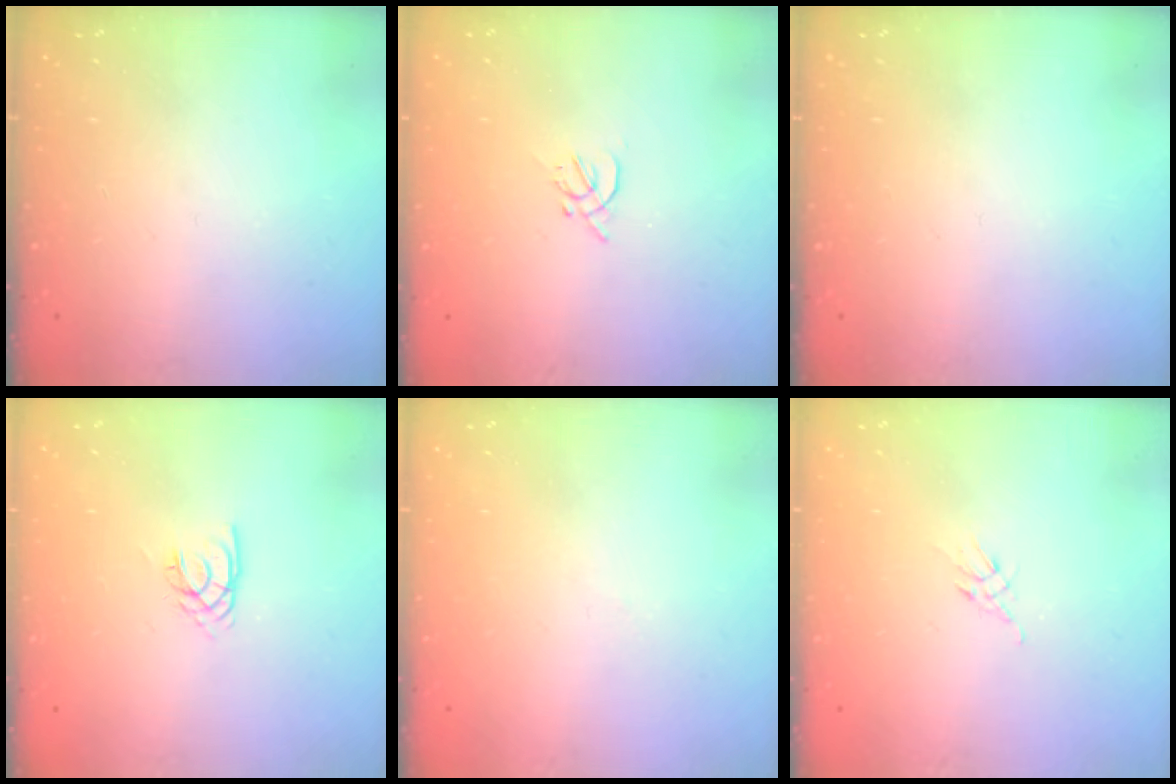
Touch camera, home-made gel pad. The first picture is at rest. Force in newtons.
{"total": 1.9, "press": 1.8, "slide": 0.5}
{"total": 0.0}
{"total": 2.1, "press": 2.1, "slide": 0.4}
{"total": 1.8, "press": 1.6, "slide": 0.6}
{"total": 2.6, "press": 2.5, "slide": 0.7}